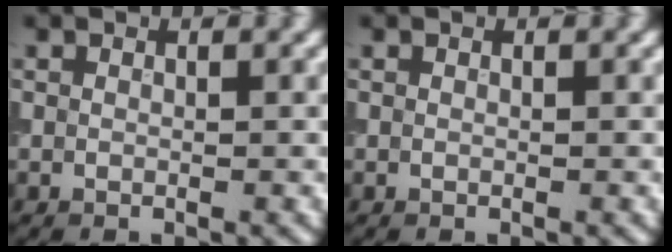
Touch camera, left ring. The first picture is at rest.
{"total": 0.0}